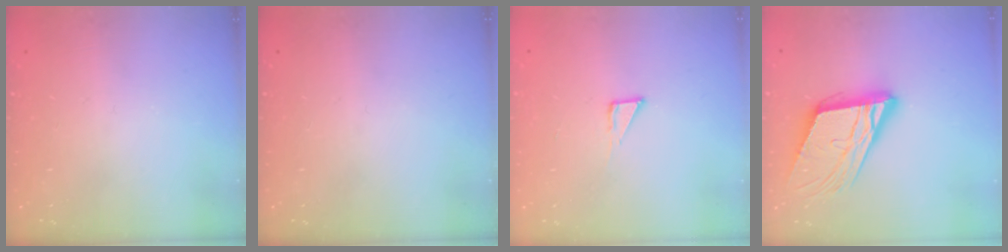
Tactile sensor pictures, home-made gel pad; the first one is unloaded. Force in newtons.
{"total": 0.0}
{"total": 3.6, "press": 3.6, "slide": 0.3}
{"total": 17.6, "press": 17.4, "slide": 2.6}